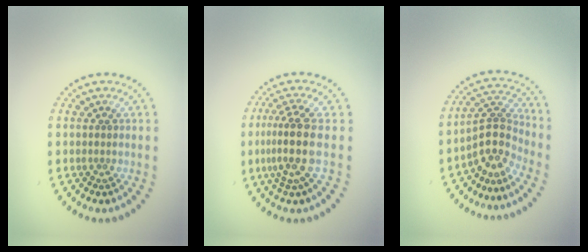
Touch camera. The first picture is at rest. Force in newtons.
{"total": 3.8, "press": 3.0, "slide": 2.4}
{"total": 3.6, "press": 2.6, "slide": 2.5}